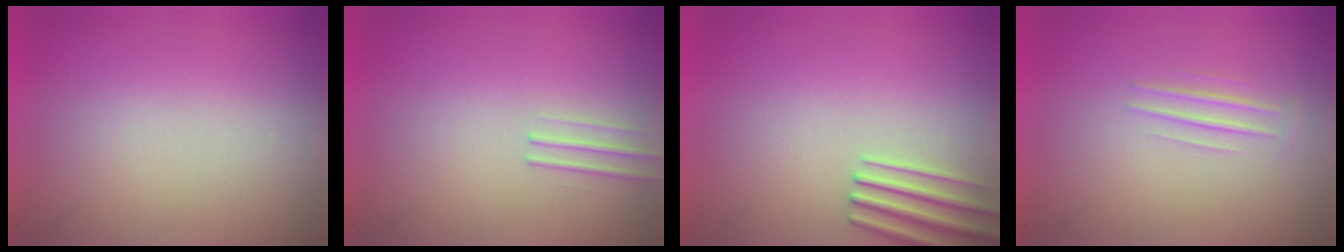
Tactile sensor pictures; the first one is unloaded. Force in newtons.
{"total": 1.1}
{"total": 2.5}
{"total": 1.1}